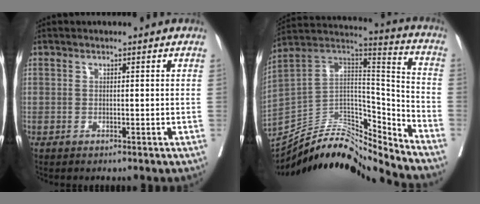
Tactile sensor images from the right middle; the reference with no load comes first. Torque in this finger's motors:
{"motor_torque": [0.33, -1.78, -0.07, -0.01]}